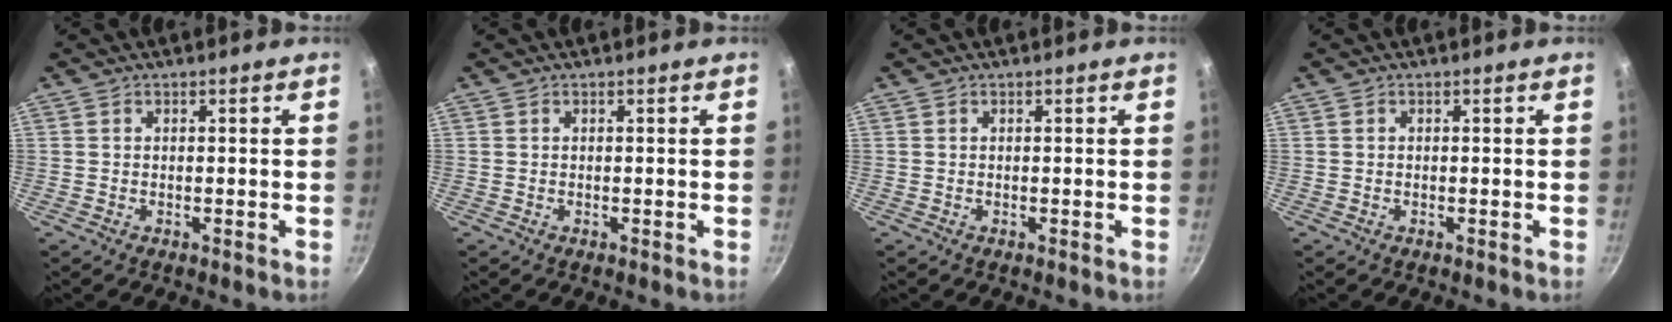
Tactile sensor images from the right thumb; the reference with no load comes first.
{"total": 0.0}
{"total": 0.0}
{"total": 0.0}